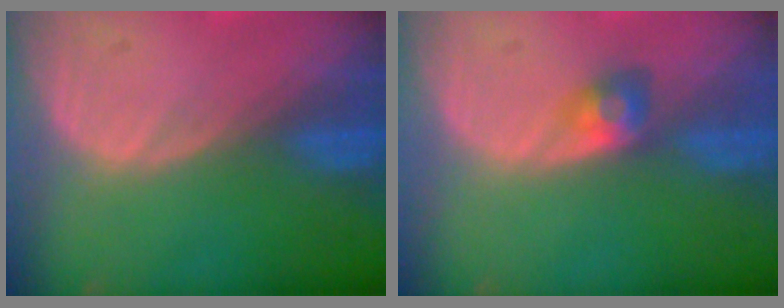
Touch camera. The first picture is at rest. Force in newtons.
{"total": 3.0, "press": 2.6, "slide": 1.4}